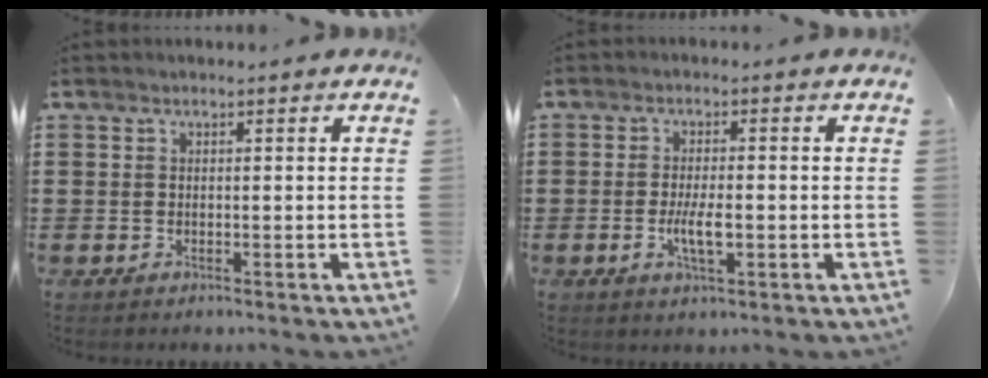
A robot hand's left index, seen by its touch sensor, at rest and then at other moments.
{"total": 4.5, "force": [-0.9, 1.2, 4.3], "torque": [-0.085, -0.004, -0.019]}